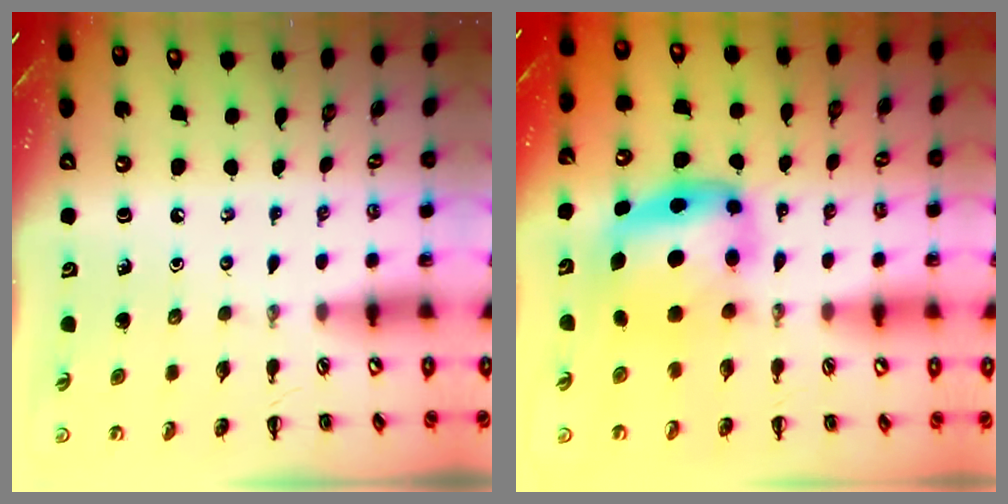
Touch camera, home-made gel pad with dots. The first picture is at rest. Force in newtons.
{"total": 6.0, "press": 5.8, "slide": 1.4}